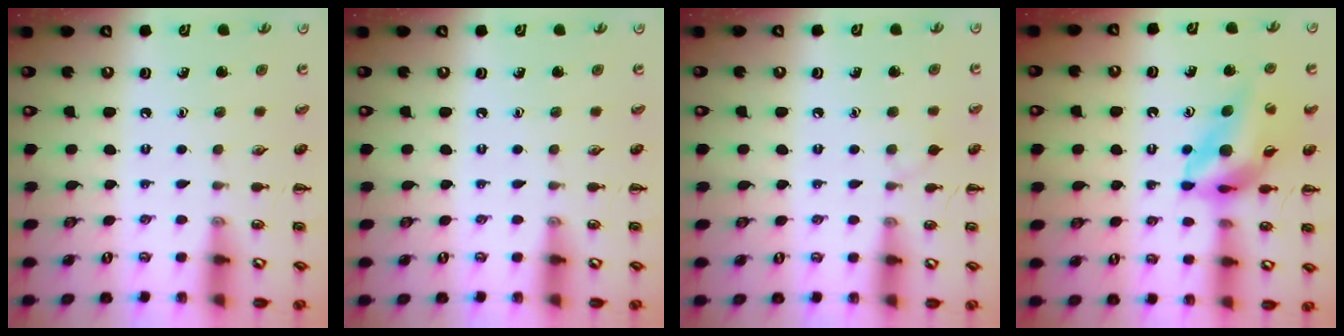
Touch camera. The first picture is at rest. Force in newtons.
{"total": 0.0}
{"total": 4.2, "press": 3.9, "slide": 1.6}
{"total": 11.6, "press": 11.0, "slide": 3.8}